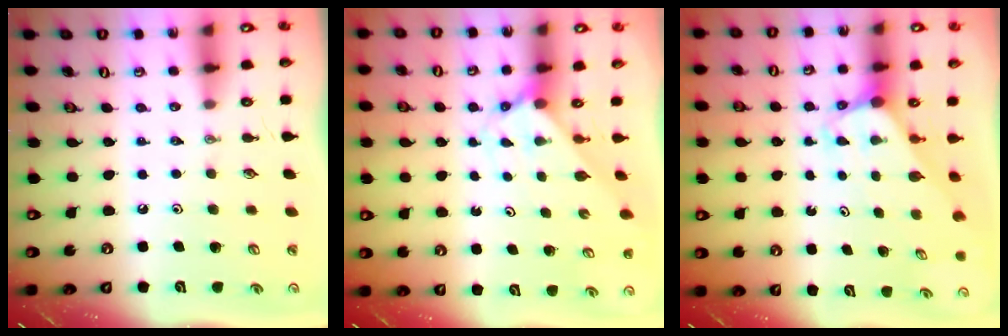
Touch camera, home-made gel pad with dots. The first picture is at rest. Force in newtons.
{"total": 2.6, "press": 2.6, "slide": 0.3}
{"total": 3.0, "press": 3.0, "slide": 0.2}